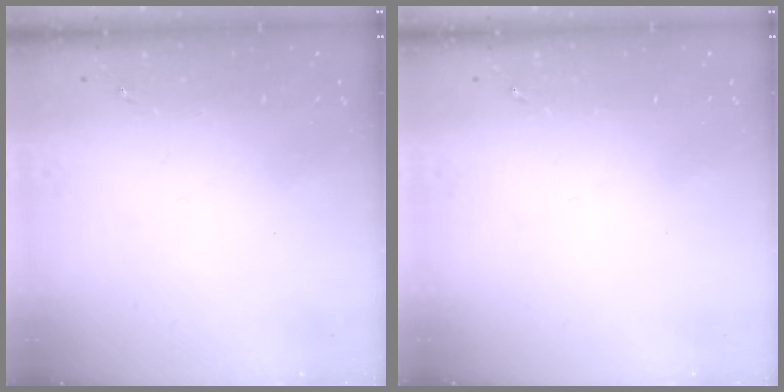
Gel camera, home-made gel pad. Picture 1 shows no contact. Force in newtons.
{"total": 0.0}